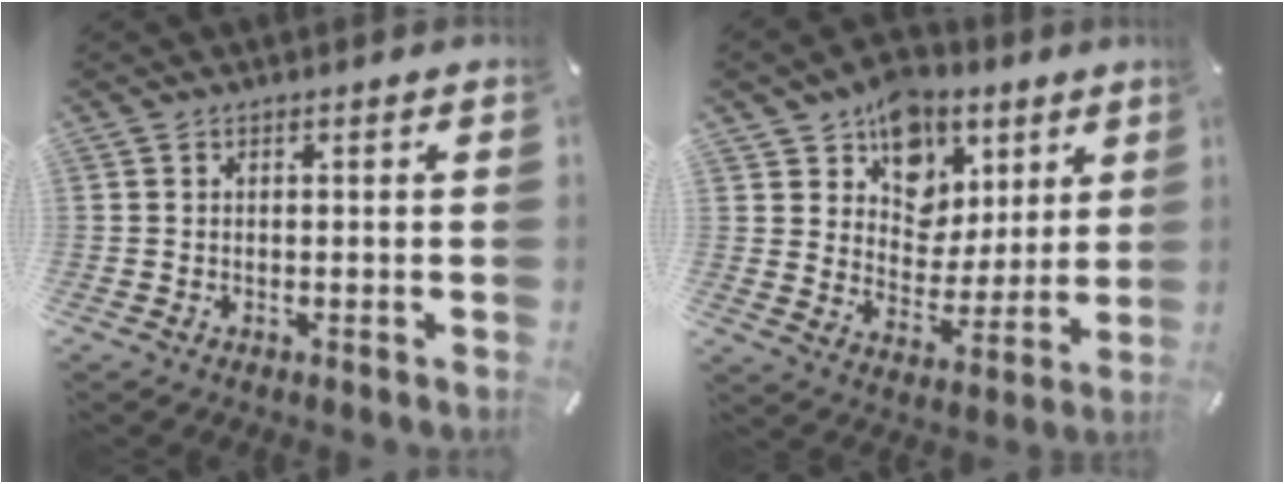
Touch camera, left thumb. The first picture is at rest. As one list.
[{"total": 12.3, "force": [6.8, 9.9, 2.8], "torque": [-0.043, -0.056, 0.130]}]